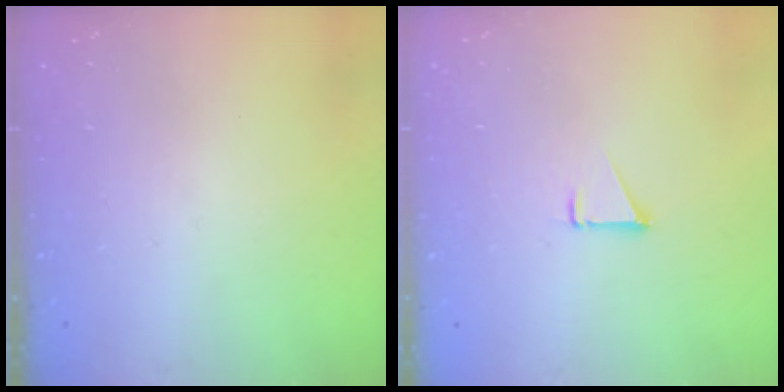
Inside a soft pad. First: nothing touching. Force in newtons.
{"total": 1.3, "press": 1.3, "slide": 0.1}